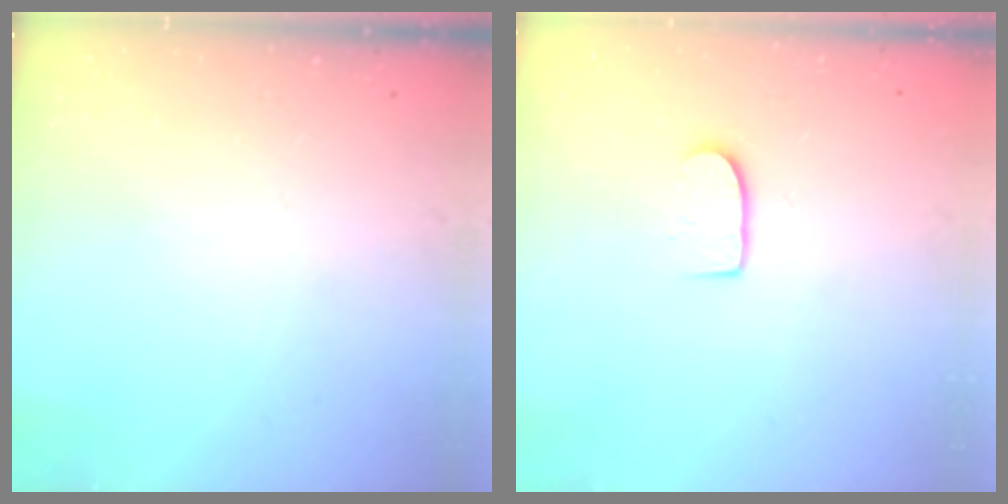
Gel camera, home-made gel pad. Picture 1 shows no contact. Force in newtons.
{"total": 7.3, "press": 7.3, "slide": 0.6}